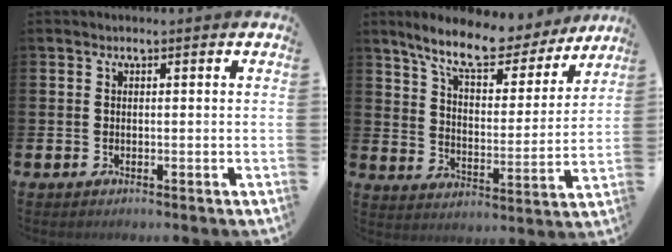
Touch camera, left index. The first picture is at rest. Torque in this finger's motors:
{"motor_torque": [0.54, -1.06, 0.85, 0.21]}